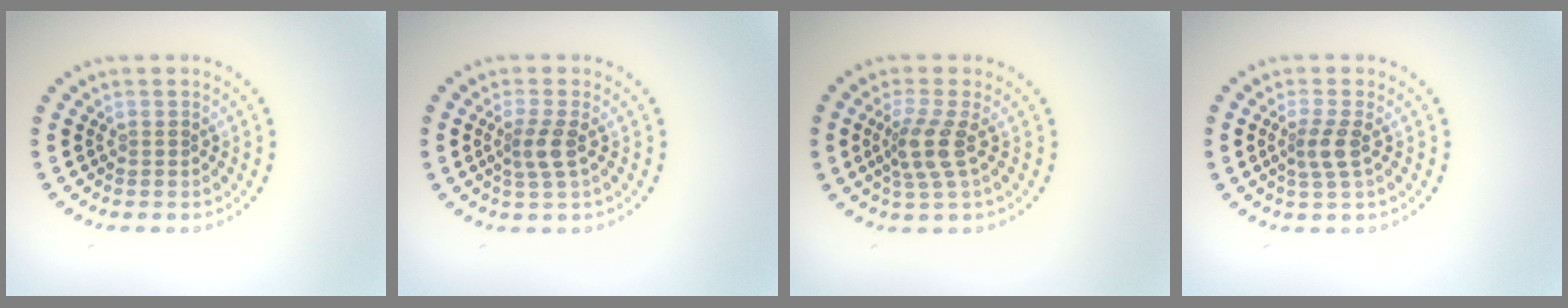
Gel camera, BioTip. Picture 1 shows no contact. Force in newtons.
{"total": 2.1, "press": 1.7, "slide": 1.3}
{"total": 2.9, "press": 2.1, "slide": 1.9}
{"total": 2.1, "press": 1.7, "slide": 1.3}